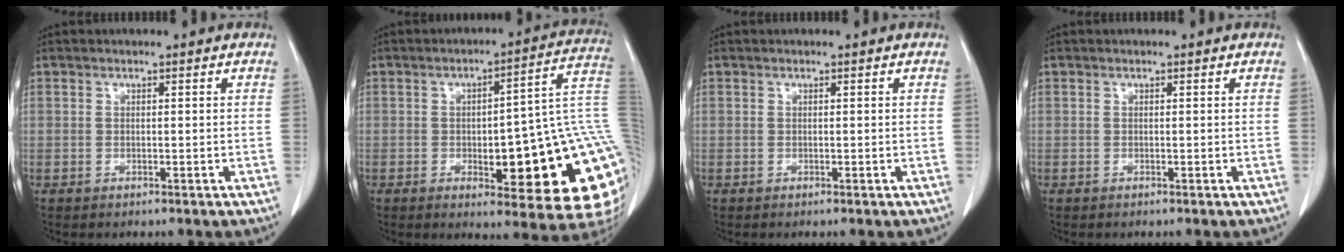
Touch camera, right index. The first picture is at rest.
{"total": 23.9, "force": [-4.0, 5.6, 22.9], "torque": [-0.183, 0.025, -0.042]}
{"total": 0.0}
{"total": 0.0}